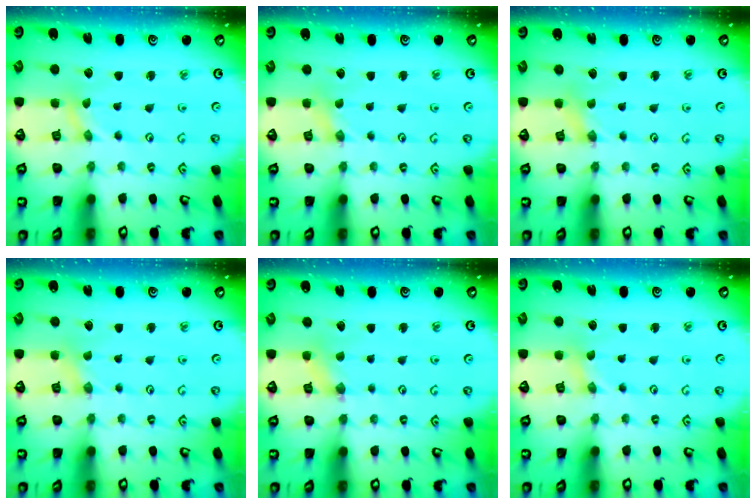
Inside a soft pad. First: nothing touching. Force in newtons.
{"total": 0.0}
{"total": 0.0}
{"total": 0.0}
{"total": 1.0, "press": 1.0, "slide": 0.3}
{"total": 0.0}